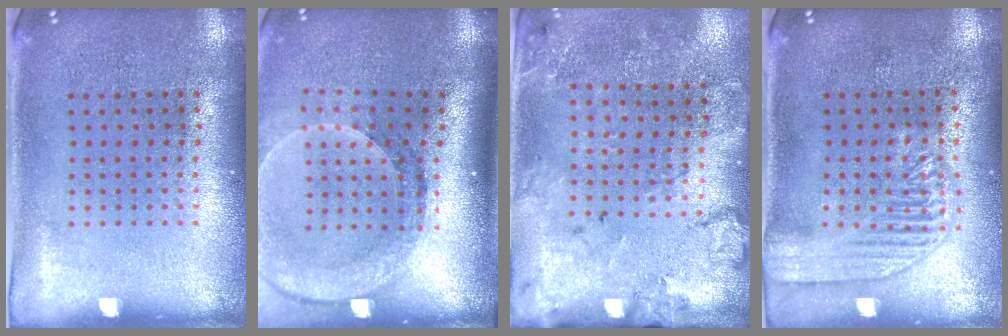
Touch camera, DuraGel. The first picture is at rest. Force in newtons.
{"total": 2.8, "press": 2.1, "slide": 1.8}
{"total": 1.8, "press": 1.6, "slide": 0.8}
{"total": 1.8, "press": 1.8, "slide": 0.4}